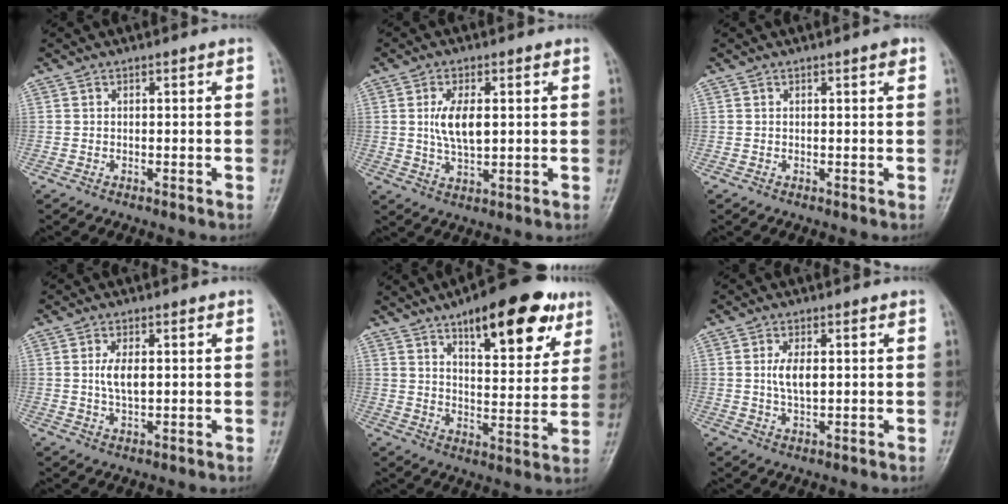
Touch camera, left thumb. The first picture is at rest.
{"total": 7.1, "force": [1.1, 3.4, 6.2], "torque": [-0.116, -0.009, 0.021]}
{"total": 1.2, "force": [0.6, 0.3, 0.9], "torque": [-0.013, 0.000, 0.006]}
{"total": 4.3, "force": [0.6, 2.0, 3.7], "torque": [-0.073, -0.005, 0.012]}
{"total": 19.5, "force": [11.0, 7.5, 14.3], "torque": [-0.160, -0.041, 0.160]}
{"total": 4.5, "force": [0.7, 2.1, 3.9], "torque": [-0.075, -0.005, 0.014]}